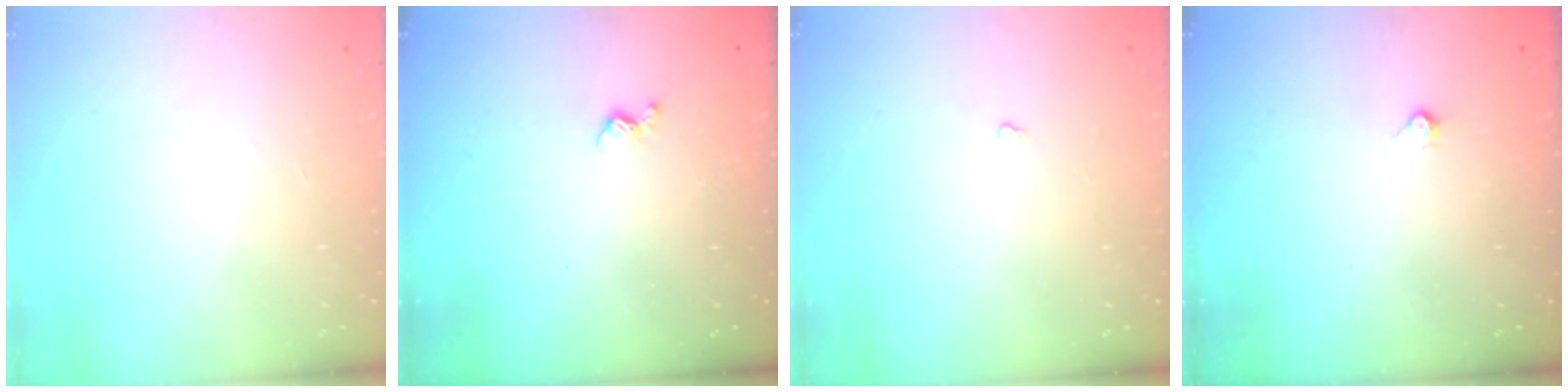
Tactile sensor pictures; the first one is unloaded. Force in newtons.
{"total": 3.8, "press": 3.7, "slide": 0.7}
{"total": 2.4, "press": 2.3, "slide": 0.4}
{"total": 2.2, "press": 2.2, "slide": 0.4}